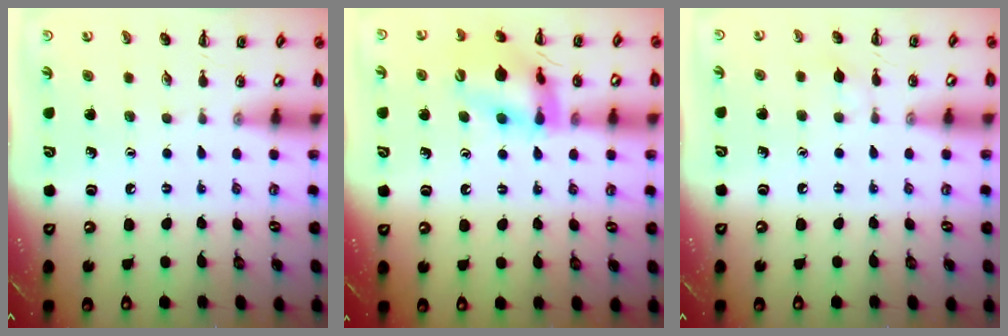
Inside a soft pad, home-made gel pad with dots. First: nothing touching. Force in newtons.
{"total": 16.3, "press": 16.1, "slide": 2.8}
{"total": 3.7, "press": 3.6, "slide": 0.9}